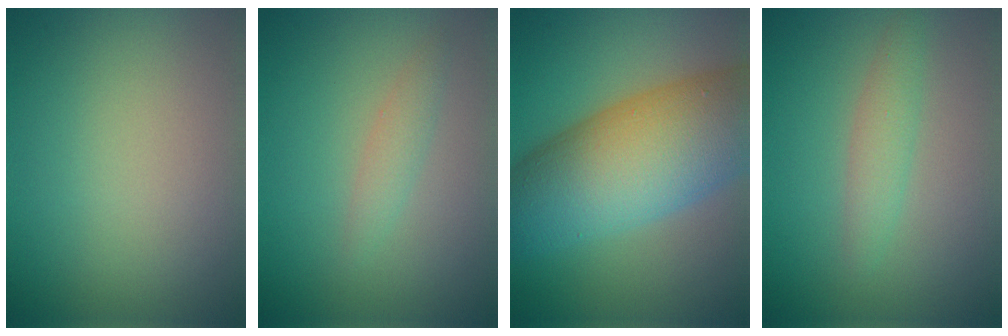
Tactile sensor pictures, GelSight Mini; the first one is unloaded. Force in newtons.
{"total": 1.3, "press": 1.3, "slide": 0.0}
{"total": 12.8, "press": 12.8, "slide": 0.3}
{"total": 1.9, "press": 1.9, "slide": 0.1}